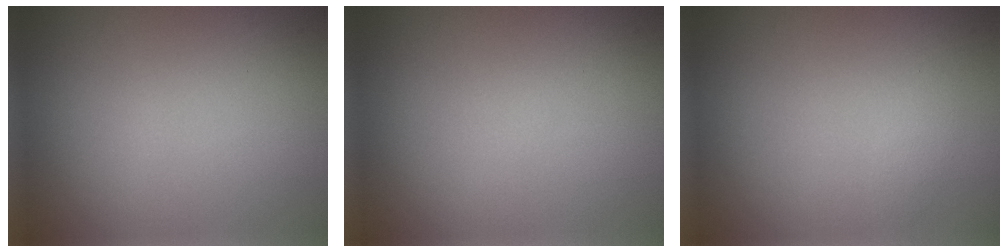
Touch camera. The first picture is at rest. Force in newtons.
{"total": 0.0}
{"total": 0.7, "press": 0.7, "slide": 0.0}